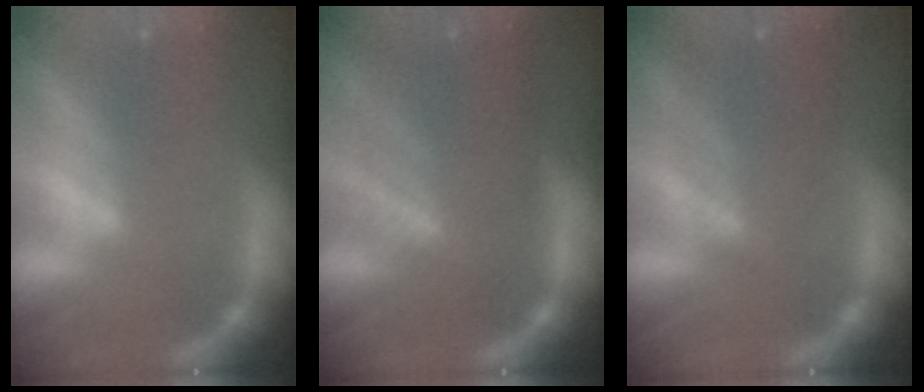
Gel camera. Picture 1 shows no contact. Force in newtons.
{"total": 8.1}
{"total": 5.1}